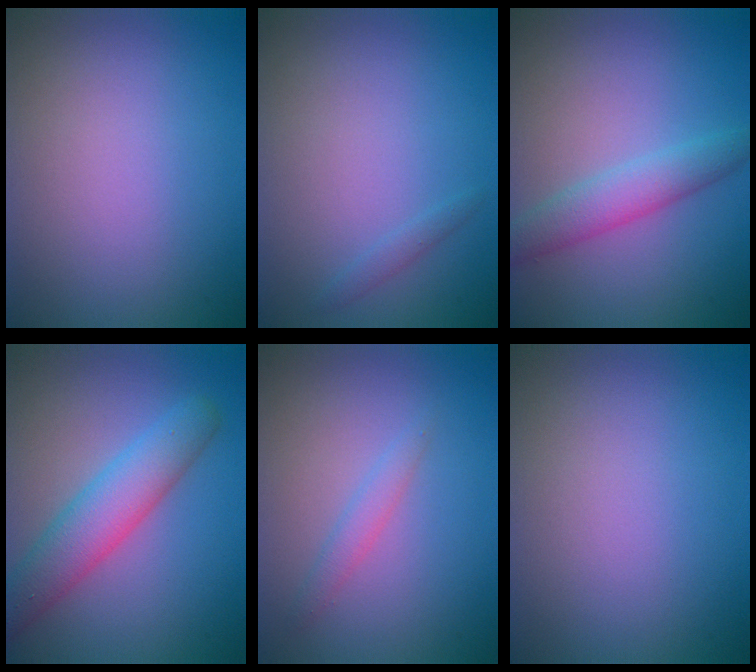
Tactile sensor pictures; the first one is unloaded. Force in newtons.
{"total": 0.8, "press": 0.8, "slide": 0.1}
{"total": 3.2, "press": 3.2, "slide": 0.1}
{"total": 5.2, "press": 5.2, "slide": 0.2}
{"total": 1.4, "press": 1.4, "slide": 0.1}
{"total": 0.0}